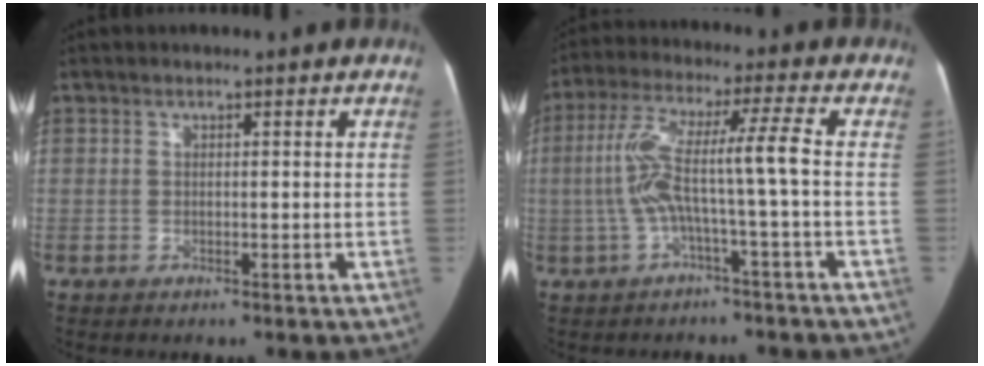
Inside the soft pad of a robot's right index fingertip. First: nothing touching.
{"total": 9.1, "force": [-1.3, -1.0, 8.9], "torque": [-0.183, 0.033, -0.023]}